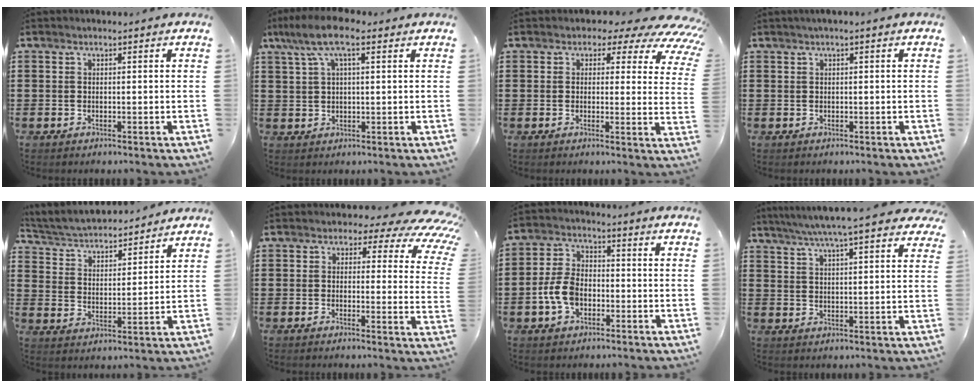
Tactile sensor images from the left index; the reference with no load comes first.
{"total": 7.6, "force": [4.0, 2.2, 6.1], "torque": [-0.133, 0.007, 0.068]}
{"total": 4.0, "force": [2.6, 2.3, 2.0], "torque": [-0.033, -0.018, 0.036]}
{"total": 0.7, "force": [0.0, 0.1, 0.7], "torque": [-0.011, -0.002, 0.000]}
{"total": 3.9, "force": [3.8, 0.5, 0.7], "torque": [-0.037, -0.029, 0.060]}
{"total": 4.4, "force": [2.9, 2.3, 2.3], "torque": [-0.039, -0.019, 0.041]}
{"total": 6.6, "force": [-2.0, 4.3, 4.6], "torque": [-0.122, 0.001, -0.046]}
{"total": 6.3, "force": [5.4, 0.1, 3.1], "torque": [-0.078, -0.020, 0.094]}